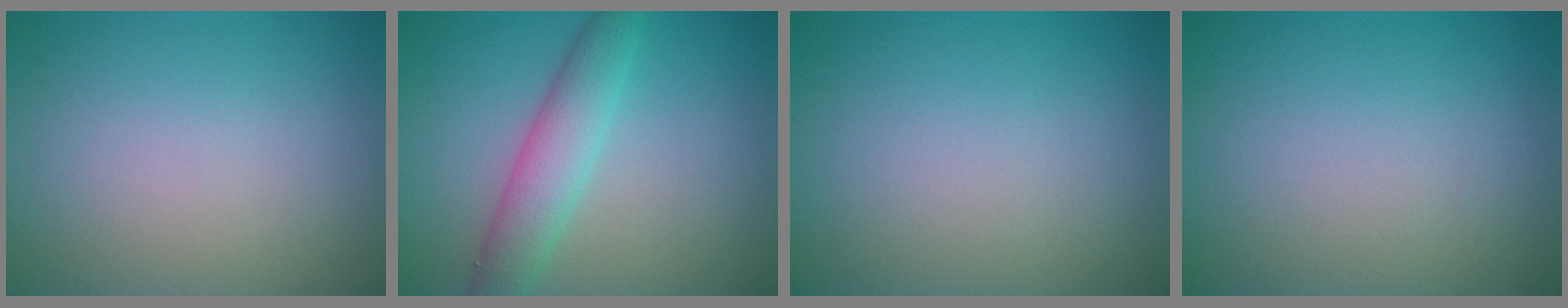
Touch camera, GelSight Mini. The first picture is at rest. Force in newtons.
{"total": 4.2, "press": 4.2, "slide": 0.1}
{"total": 0.0}
{"total": 0.0}